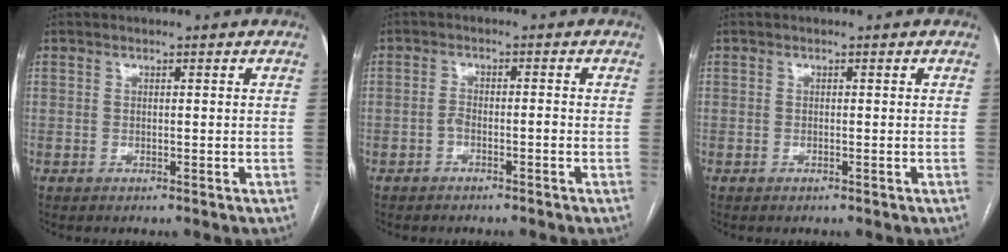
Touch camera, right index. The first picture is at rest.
{"total": 1.9, "force": [-1.2, 0.4, 1.4], "torque": [-0.025, 0.010, -0.018]}
{"total": 0.0}